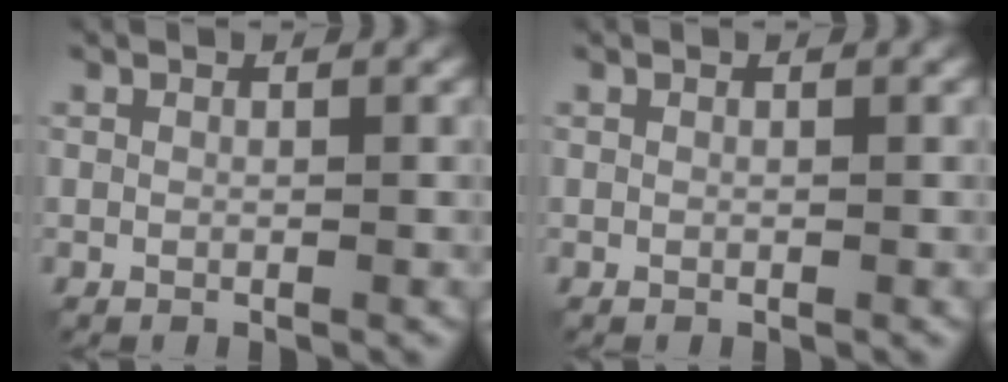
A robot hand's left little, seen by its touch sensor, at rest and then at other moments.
{"total": 0.0}